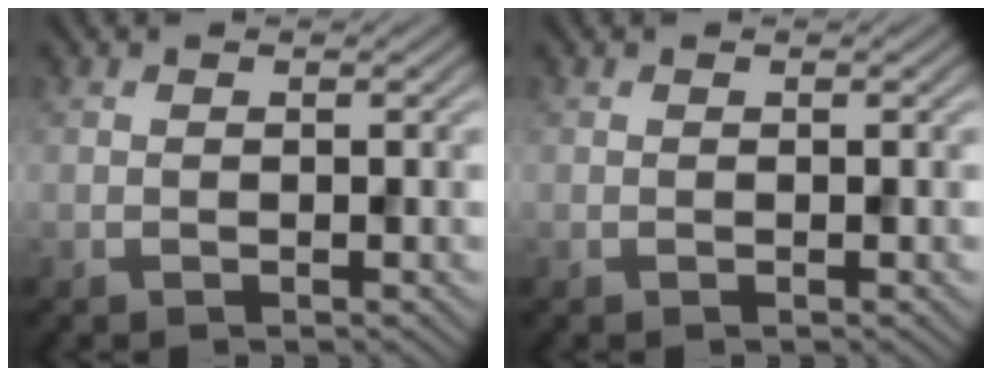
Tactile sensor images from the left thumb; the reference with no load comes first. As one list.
[{"total": 0.0}]